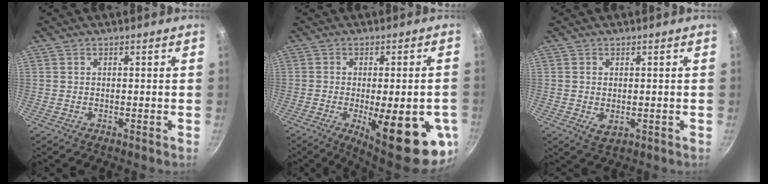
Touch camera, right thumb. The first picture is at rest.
{"total": 20.1, "force": [-6.0, 6.2, 18.1], "torque": [-0.205, -0.007, -0.068]}
{"total": 3.0, "force": [-0.3, 1.9, 2.3], "torque": [-0.037, -0.009, -0.001]}